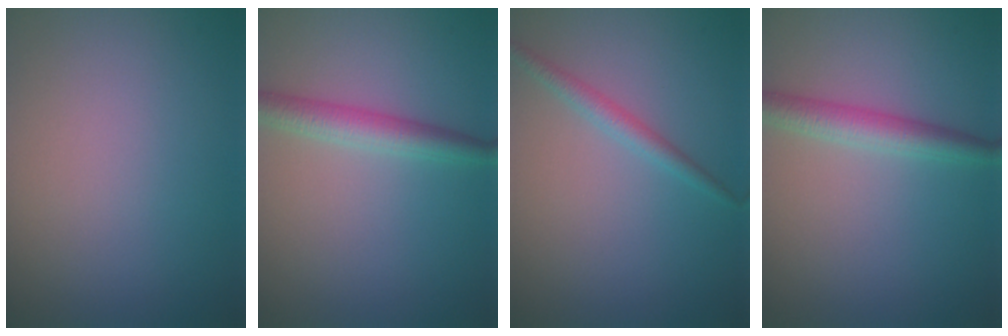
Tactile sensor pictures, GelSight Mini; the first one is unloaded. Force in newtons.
{"total": 3.0, "press": 3.0, "slide": 0.1}
{"total": 1.7, "press": 1.7, "slide": 0.1}
{"total": 3.0, "press": 3.0, "slide": 0.1}